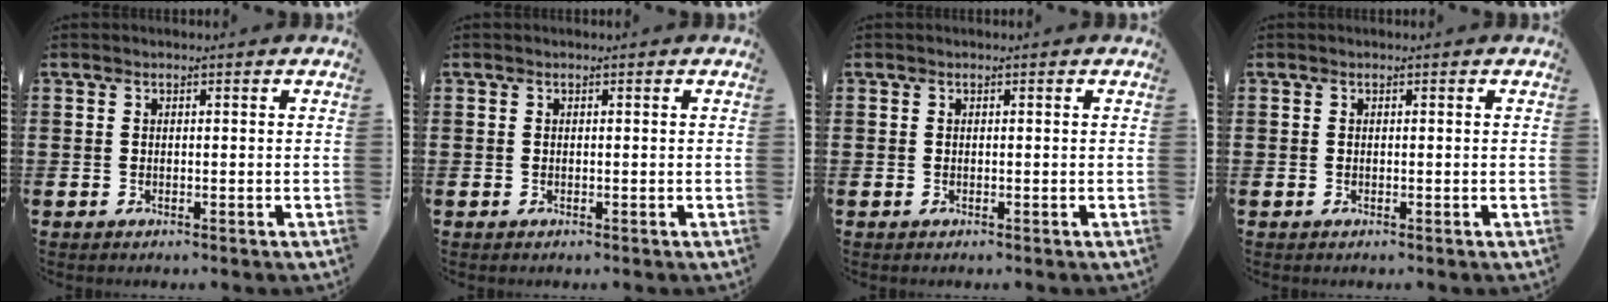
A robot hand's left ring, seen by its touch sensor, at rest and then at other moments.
{"total": 0.0}
{"total": 0.0}
{"total": 0.0}